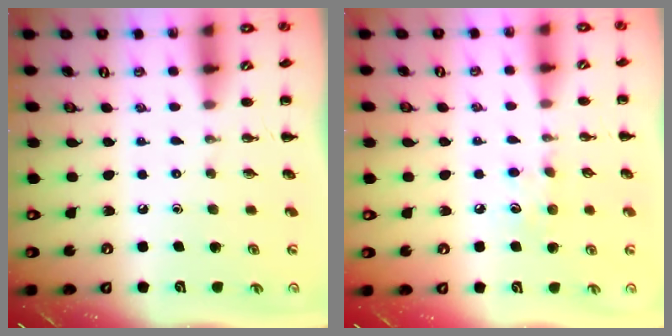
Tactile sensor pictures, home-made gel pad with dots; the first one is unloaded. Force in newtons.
{"total": 6.7, "press": 6.5, "slide": 1.7}